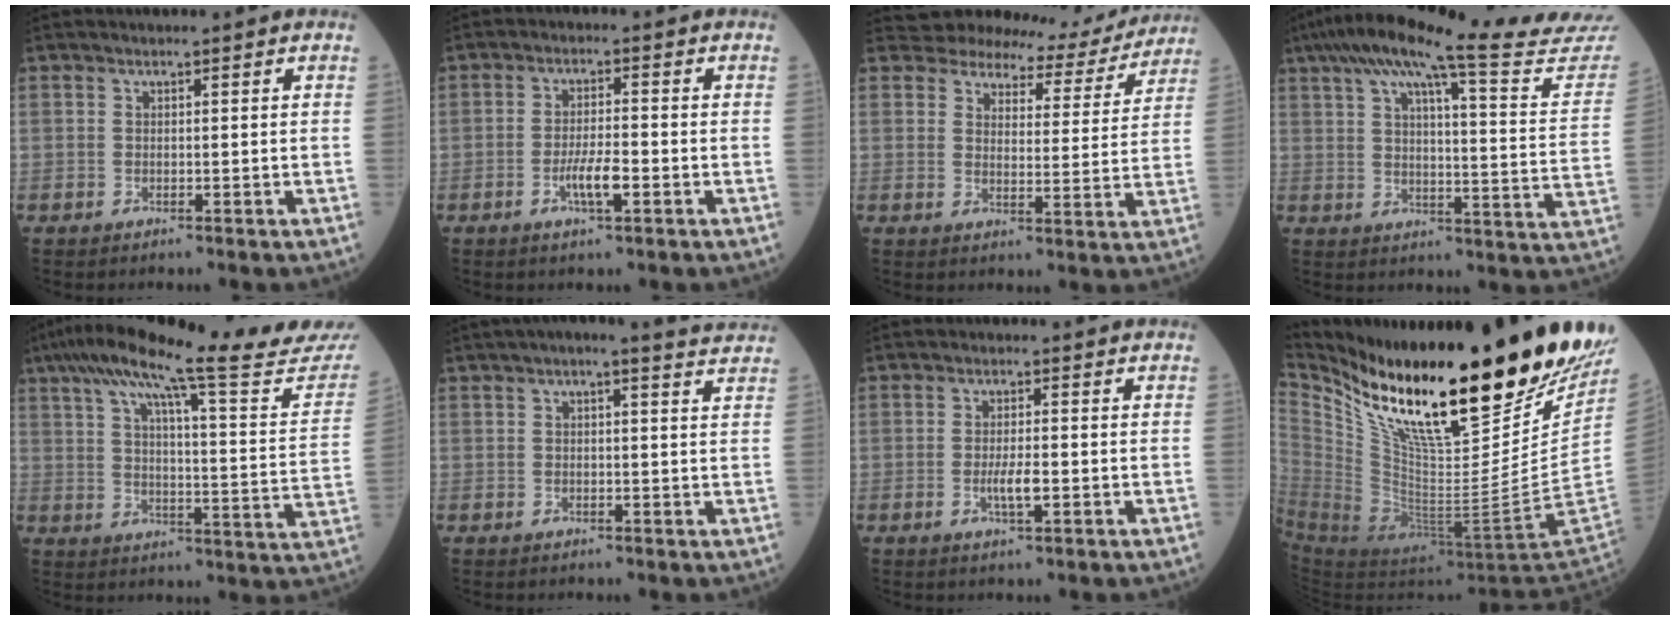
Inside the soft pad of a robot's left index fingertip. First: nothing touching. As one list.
[{"total": 4.4, "force": [-1.9, 0.7, 3.9], "torque": [-0.078, -0.004, -0.036]}, {"total": 10.7, "force": [10.4, 2.8, 0.3], "torque": [0.008, -0.016, 0.117]}, {"total": 26.4, "force": [23.7, -0.1, 11.8], "torque": [-0.181, -0.059, 0.294]}, {"total": 27.4, "force": [23.8, 0.6, 13.7], "torque": [-0.212, -0.042, 0.306]}, {"total": 6.7, "force": [5.5, 0.7, 3.6], "torque": [-0.053, 0.021, 0.054]}, {"total": 3.1, "force": [-0.9, 0.6, 2.9], "torque": [-0.061, -0.006, -0.016]}, {"total": 30.6, "force": [22.8, 3.1, 20.2], "torque": [-0.340, -0.070, 0.361]}]